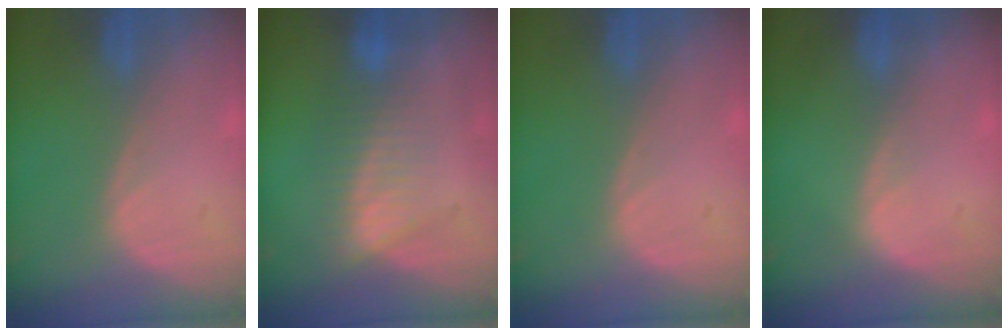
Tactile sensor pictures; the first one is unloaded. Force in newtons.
{"total": 7.2, "press": 6.3, "slide": 3.5}
{"total": 0.0}
{"total": 0.8, "press": 0.5, "slide": 0.7}